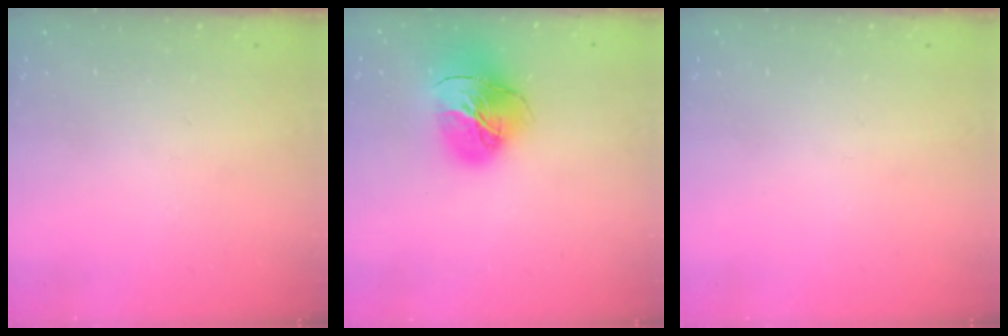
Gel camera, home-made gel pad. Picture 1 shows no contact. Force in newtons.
{"total": 18.0, "press": 17.9, "slide": 1.8}
{"total": 0.0}